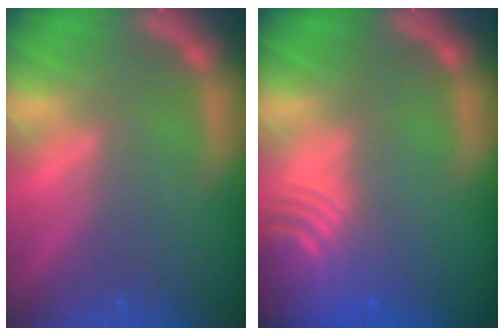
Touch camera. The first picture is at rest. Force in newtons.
{"total": 9.6}